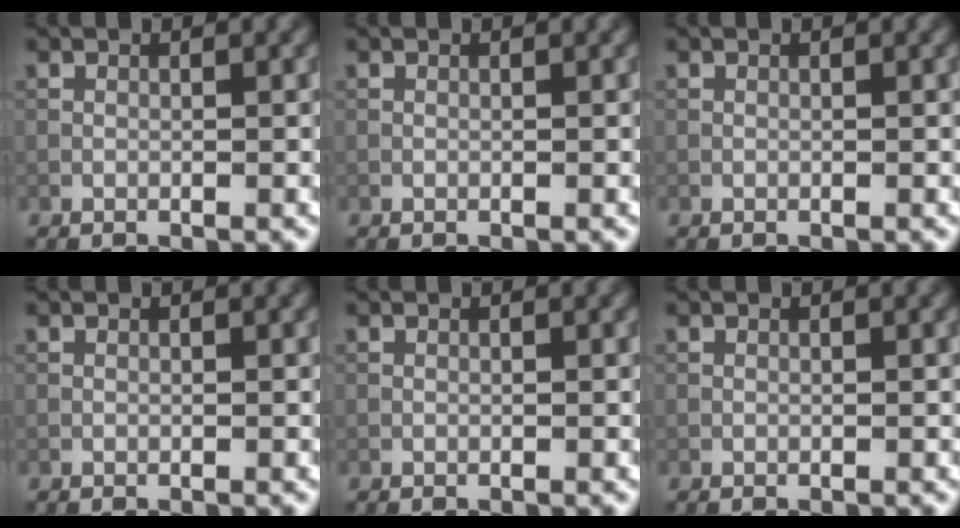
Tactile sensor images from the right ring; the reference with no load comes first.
{"total": 0.0}
{"total": 0.0}
{"total": 0.0}
{"total": 0.0}
{"total": 0.0}